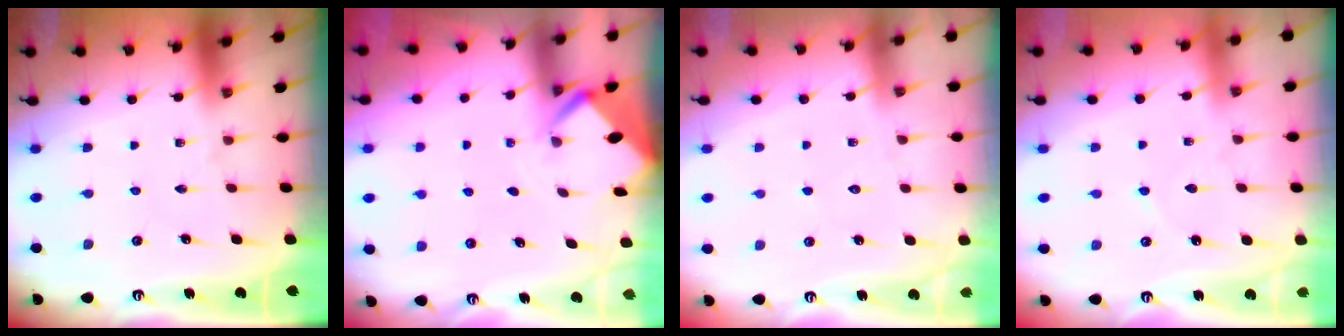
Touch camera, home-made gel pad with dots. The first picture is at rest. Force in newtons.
{"total": 2.9, "press": 2.9, "slide": 0.3}
{"total": 4.1, "press": 4.1, "slide": 0.4}
{"total": 2.4, "press": 2.4, "slide": 0.4}